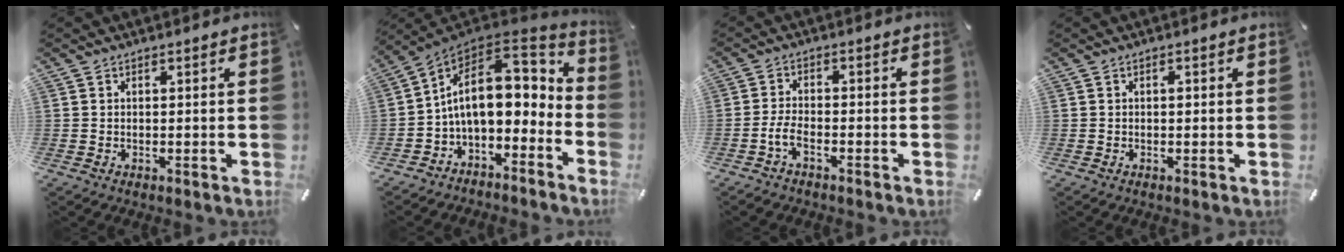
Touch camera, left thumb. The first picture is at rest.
{"total": 16.5, "force": [2.1, 9.7, 13.2], "torque": [-0.227, -0.016, 0.040]}
{"total": 4.0, "force": [-2.3, 1.6, 2.9], "torque": [-0.068, 0.006, -0.046]}
{"total": 0.7, "force": [0.0, 0.4, 0.6], "torque": [-0.013, -0.001, 0.000]}